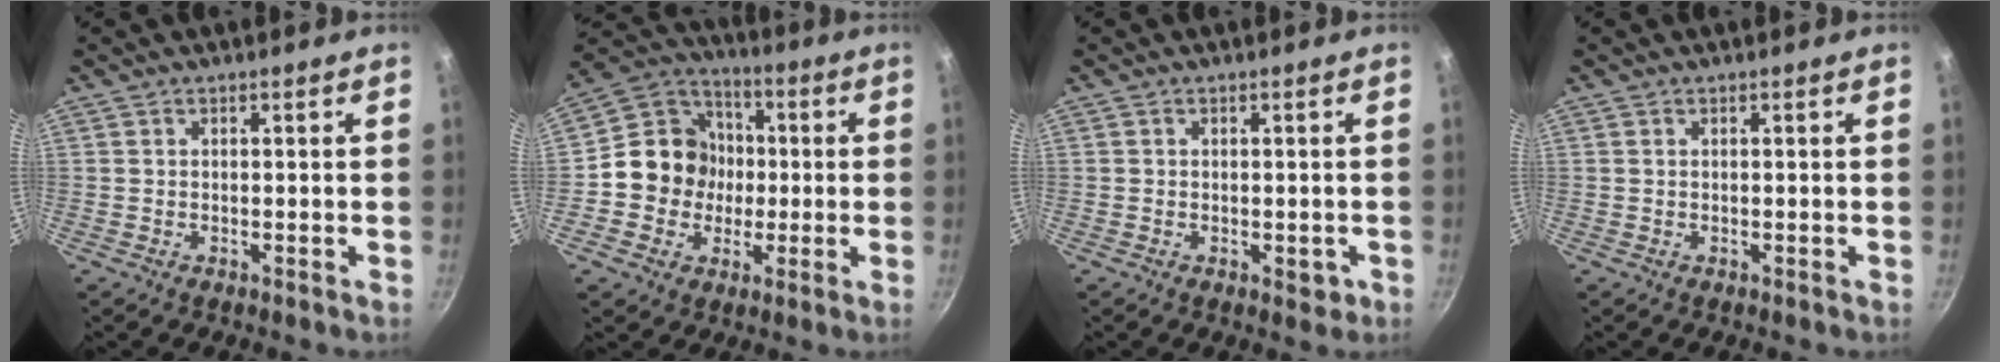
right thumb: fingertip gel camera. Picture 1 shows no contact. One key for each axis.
{"total": 13.1, "fx": -1.0, "fy": 12.0, "fz": 5.1, "tx": -0.048, "ty": 0.027, "tz": -0.033}
{"total": 2.3, "fx": -0.7, "fy": 1.5, "fz": 1.6, "tx": -0.010, "ty": 0.003, "tz": -0.008}
{"total": 0.0}